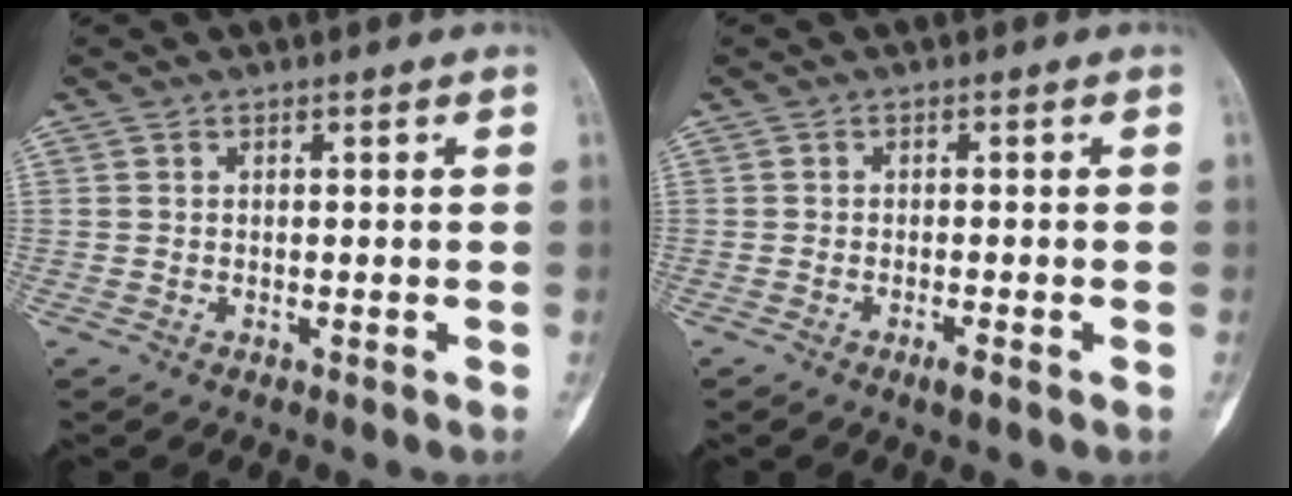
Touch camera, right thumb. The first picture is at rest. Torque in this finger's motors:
{"motor_torque": [0.78, 0.21, 0.07, -0.57, 0.04]}